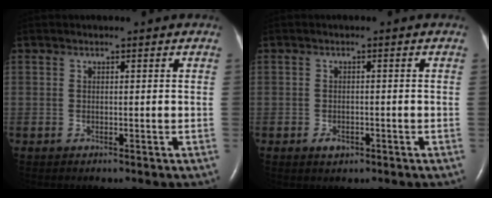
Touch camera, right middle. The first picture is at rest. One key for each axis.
{"total": 1.8, "fx": -1.0, "fy": 1.1, "fz": 1.0, "tx": -0.016, "ty": 0.001, "tz": -0.009}